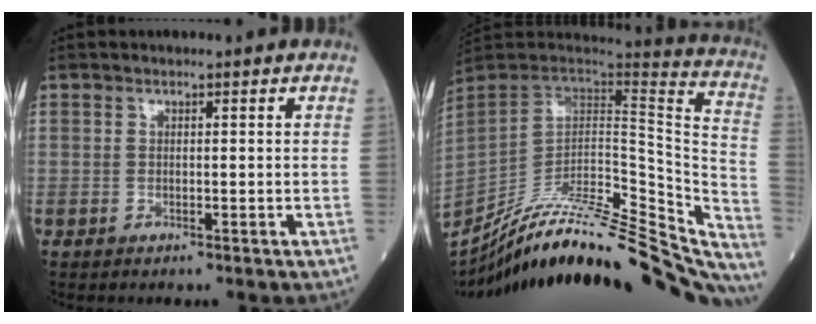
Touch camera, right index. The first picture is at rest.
{"total": 40.7, "force": [-35.8, 6.3, 18.2], "torque": [-0.216, -0.050, -0.496]}